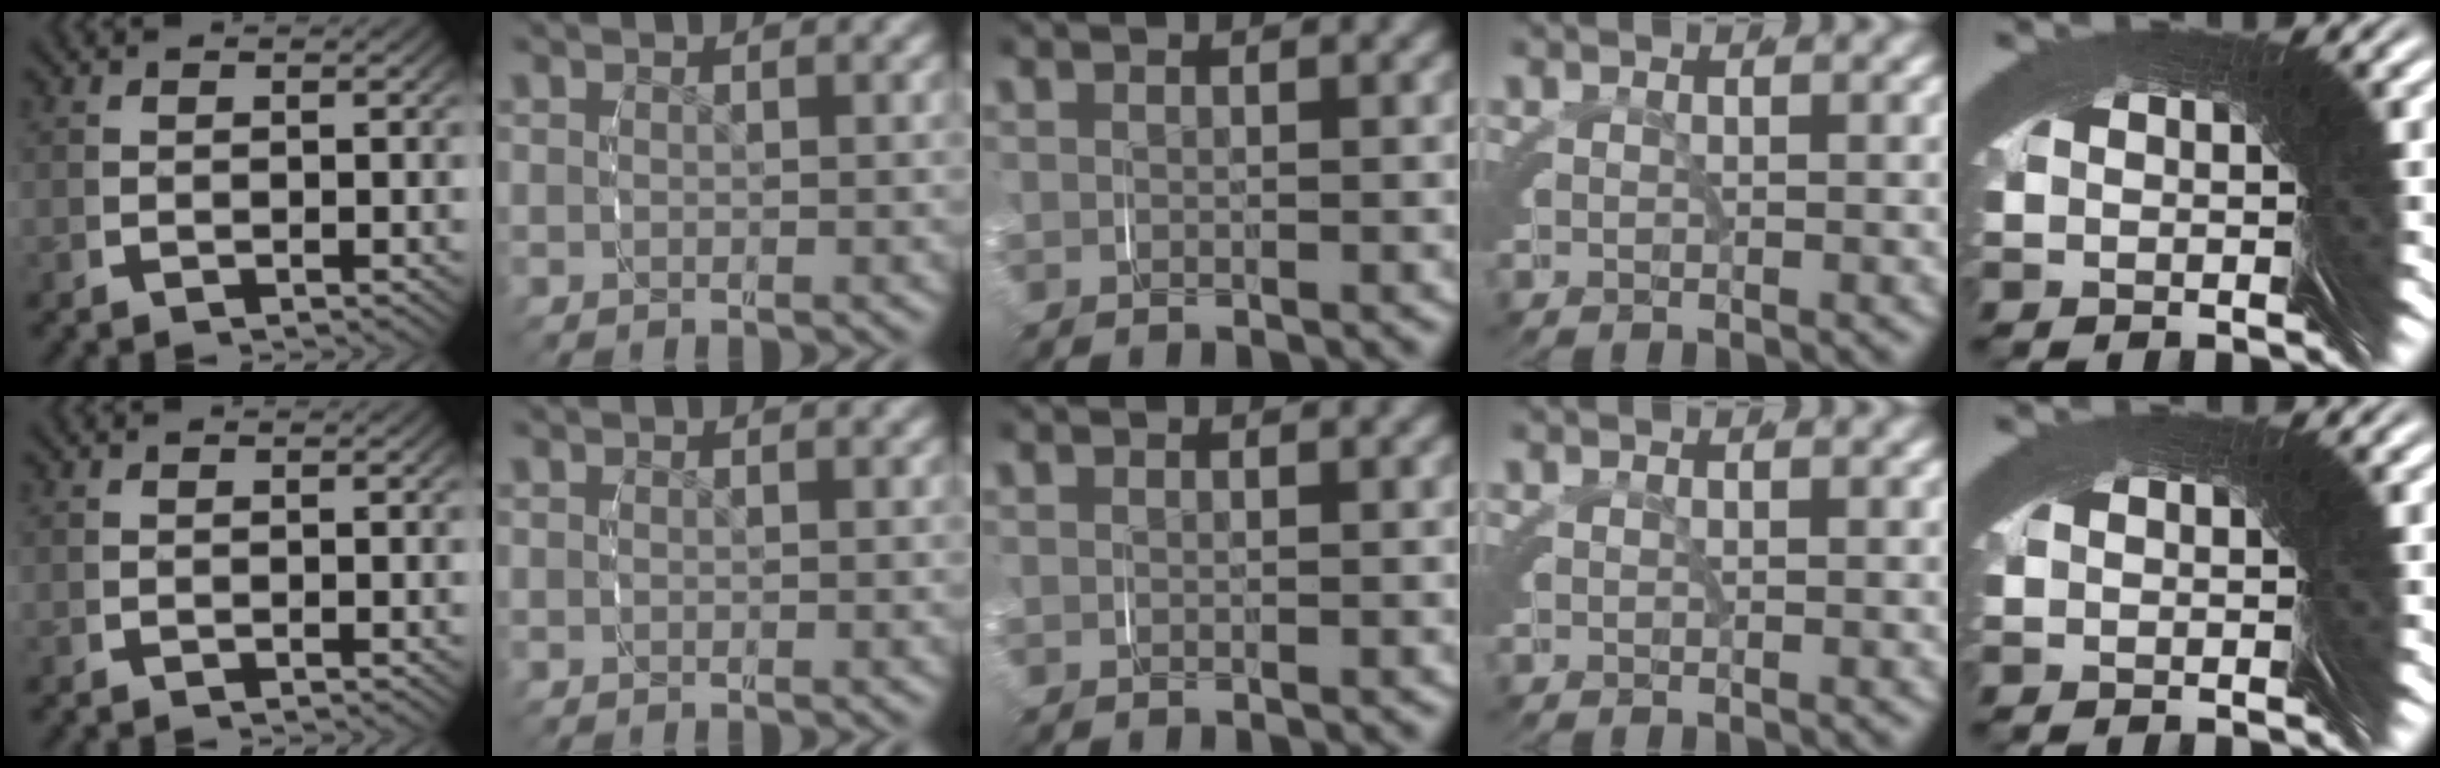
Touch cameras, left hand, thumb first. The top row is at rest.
{}